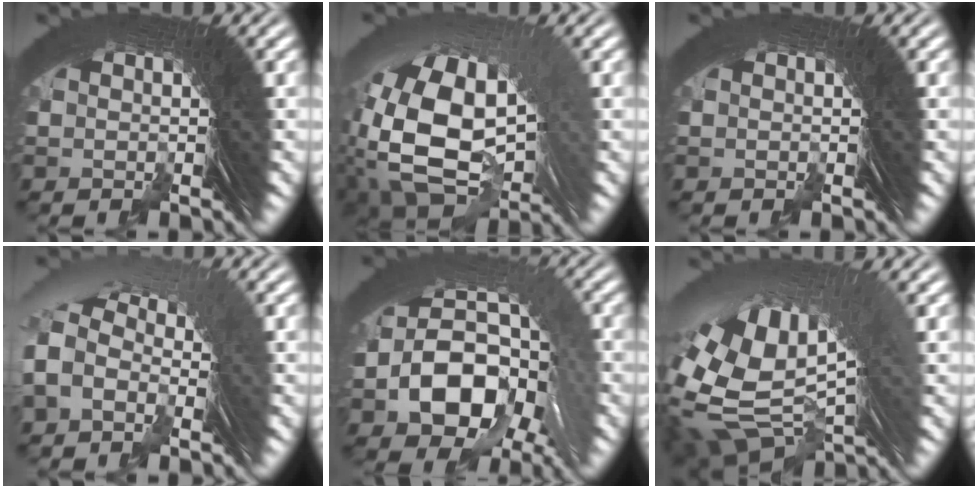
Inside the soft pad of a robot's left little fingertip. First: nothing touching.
{"total": 11.2, "force": [-1.9, 8.0, 7.6], "torque": [-0.182, -0.063, 0.005]}
{"total": 0.0}
{"total": 3.7, "force": [-0.2, 2.8, 2.4], "torque": [-0.055, 0.017, -0.009]}
{"total": 11.4, "force": [1.1, 7.9, 8.1], "torque": [-0.154, -0.014, 0.020]}
{"total": 8.9, "force": [-0.6, 5.7, 6.9], "torque": [-0.152, -0.033, 0.017]}